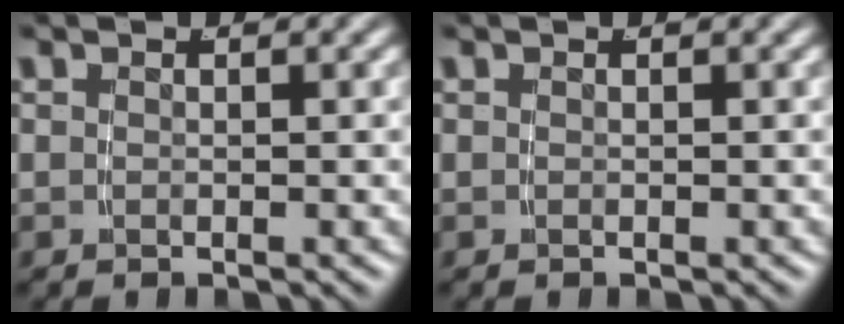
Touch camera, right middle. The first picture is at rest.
{"total": 0.0}